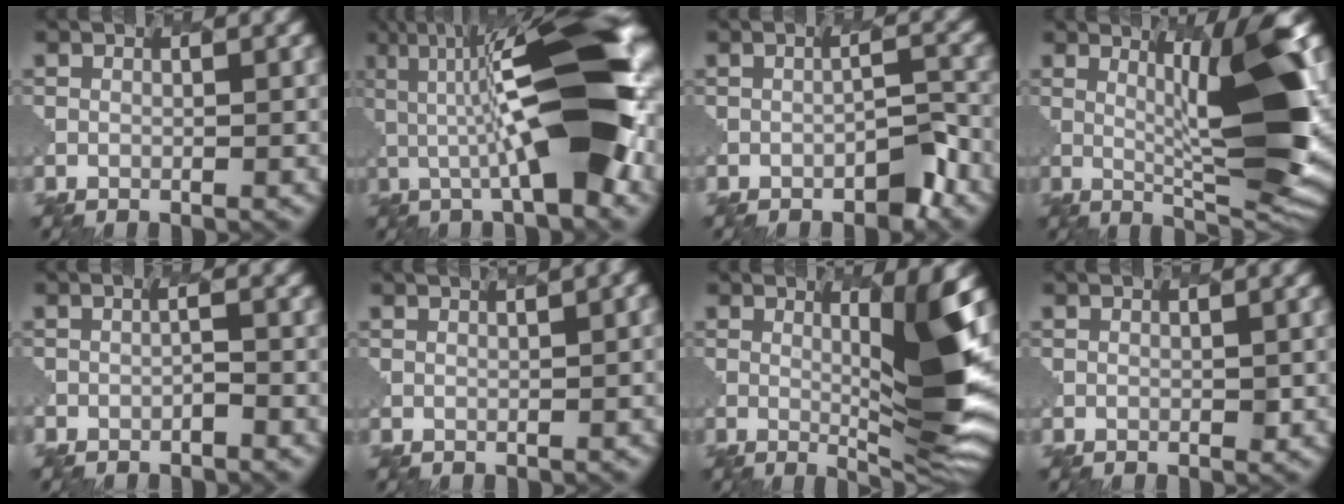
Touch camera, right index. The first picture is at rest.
{"total": 10.4, "force": [0.4, 2.2, 10.2], "torque": [-0.166, 0.026, -0.020]}
{"total": 2.4, "force": [-2.4, 0.3, 0.2], "torque": [-0.030, 0.002, -0.046]}
{"total": 7.0, "force": [2.3, 0.4, 6.6], "torque": [-0.123, -0.001, 0.027]}
{"total": 1.8, "force": [-1.3, -0.3, -1.1], "torque": [-0.013, -0.007, -0.028]}
{"total": 6.4, "force": [1.8, 2.8, 5.5], "torque": [-0.035, 0.035, 0.009]}
{"total": 5.8, "force": [1.5, -0.1, 5.6], "torque": [-0.110, -0.012, 0.019]}
{"total": 0.0}